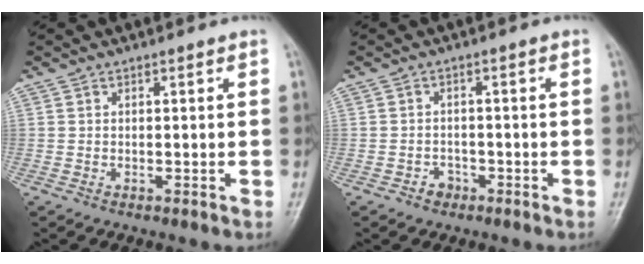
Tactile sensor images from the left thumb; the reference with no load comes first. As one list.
[{"total": 2.0, "force": [-1.3, 1.5, 0.5], "torque": [-0.003, 0.011, -0.021]}]